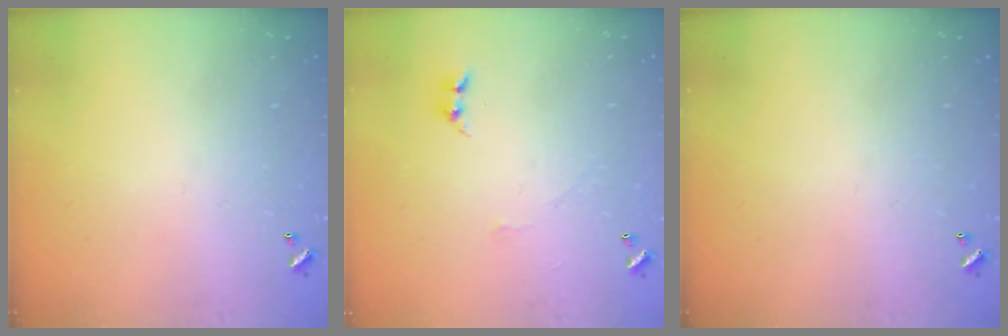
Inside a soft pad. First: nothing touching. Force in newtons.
{"total": 0.9, "press": 0.8, "slide": 0.4}
{"total": 0.0}